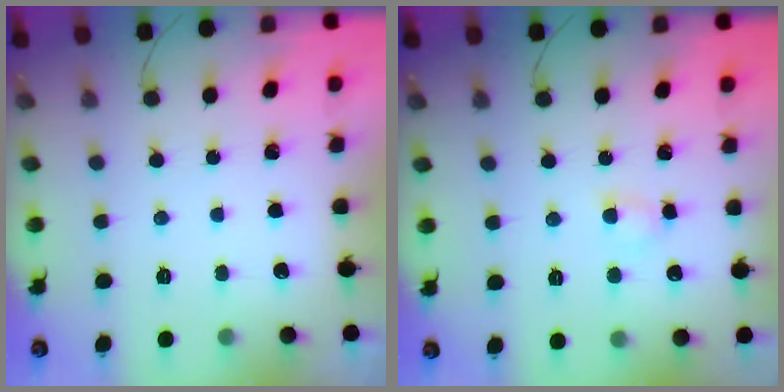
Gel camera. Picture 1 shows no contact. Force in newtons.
{"total": 3.0, "press": 2.8, "slide": 1.0}